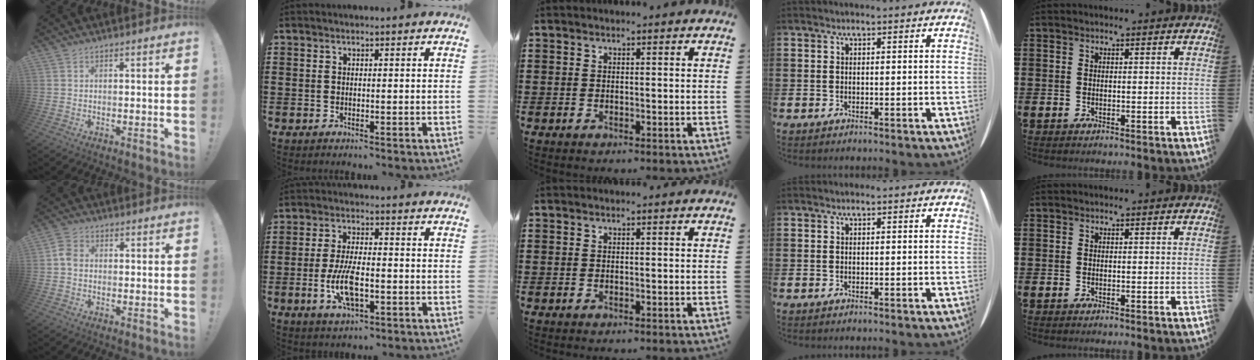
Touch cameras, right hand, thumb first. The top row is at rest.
{"thumb": {"total": 4.4, "force": [-0.4, 3.3, 2.8], "torque": [-0.063, 0.015, -0.003]}, "index": {"total": 8.0, "force": [-2.2, 3.1, 7.1], "torque": [-0.160, -0.012, -0.042]}}